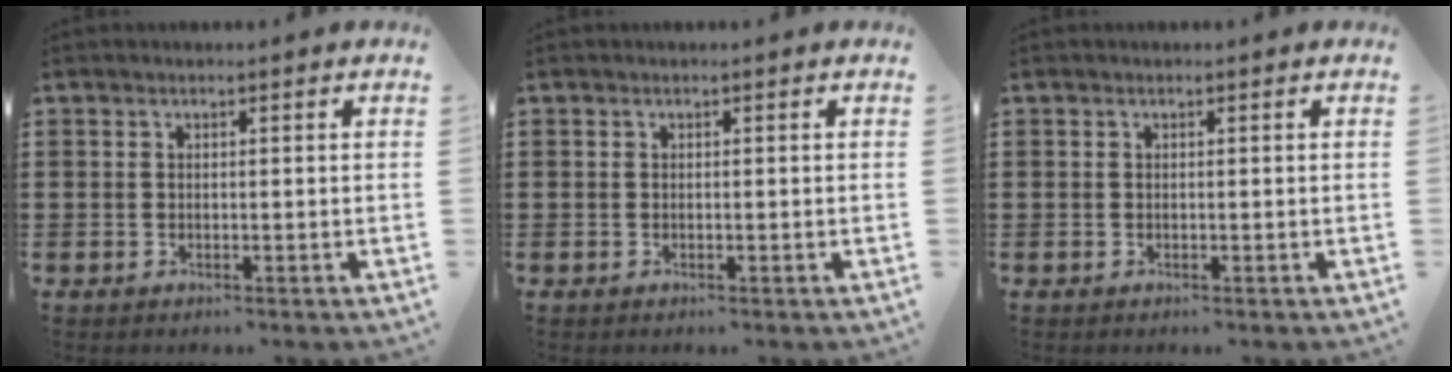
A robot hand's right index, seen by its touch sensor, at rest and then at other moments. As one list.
[{"total": 0.0}, {"total": 0.0}]